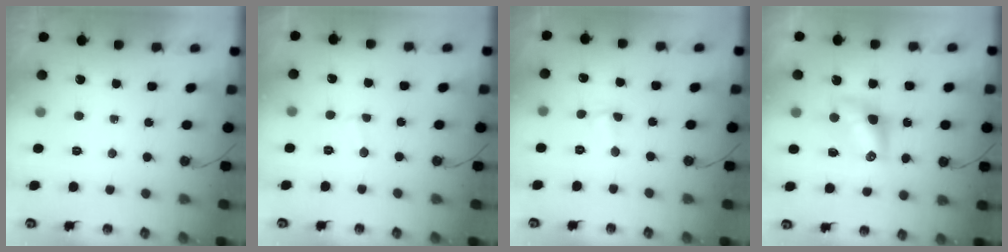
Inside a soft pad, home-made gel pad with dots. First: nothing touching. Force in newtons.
{"total": 2.3, "press": 2.3, "slide": 0.2}
{"total": 2.4, "press": 2.4, "slide": 0.6}
{"total": 8.4, "press": 8.4, "slide": 0.2}